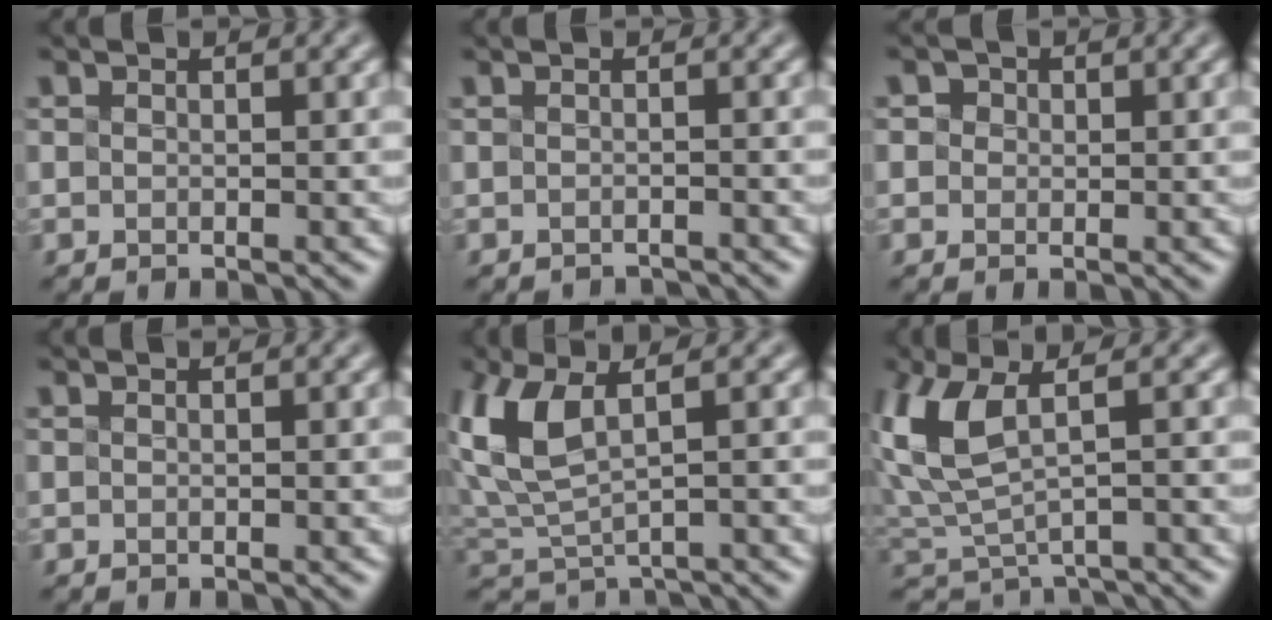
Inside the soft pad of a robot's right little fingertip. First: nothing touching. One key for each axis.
{"total": 2.2, "fx": -2.2, "fy": -0.1, "fz": 0.5, "tx": 0.002, "ty": -0.013, "tz": -0.028}
{"total": 0.6, "fx": 0.2, "fy": 0.4, "fz": -0.3, "tx": 0.009, "ty": 0.000, "tz": 0.002}
{"total": 0.0}
{"total": 5.4, "fx": 1.7, "fy": 2.5, "fz": 4.5, "tx": -0.120, "ty": -0.014, "tz": 0.049}
{"total": 6.2, "fx": 1.3, "fy": 3.0, "fz": 5.3, "tx": -0.136, "ty": -0.020, "tz": 0.039}